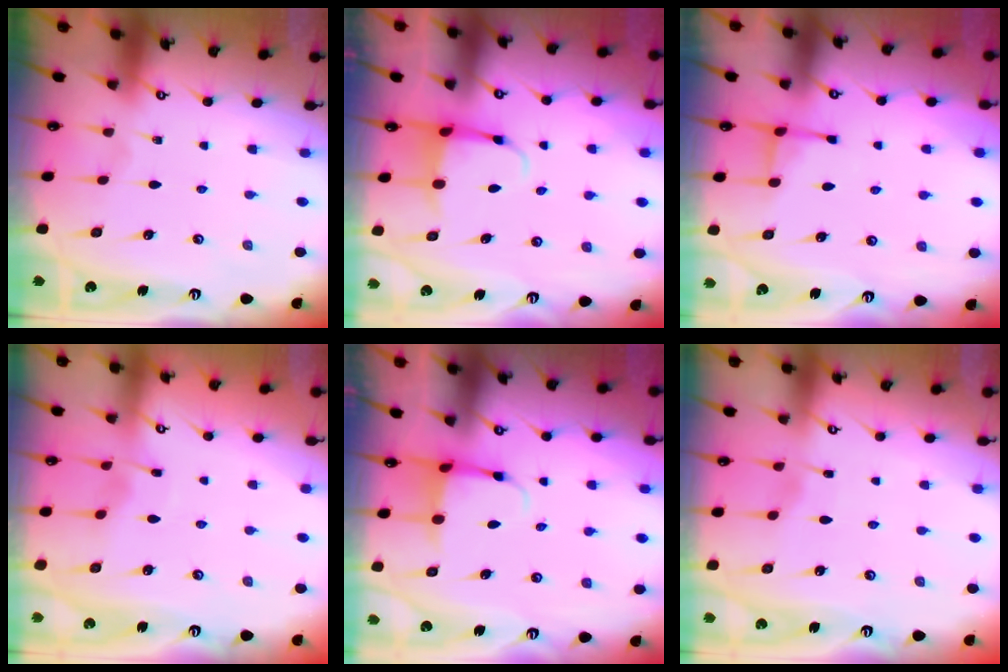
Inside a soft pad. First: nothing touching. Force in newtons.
{"total": 4.0, "press": 3.8, "slide": 1.1}
{"total": 2.6, "press": 2.5, "slide": 0.8}
{"total": 3.3, "press": 3.2, "slide": 0.4}
{"total": 3.7, "press": 3.5, "slide": 1.4}
{"total": 2.8, "press": 2.8, "slide": 0.4}